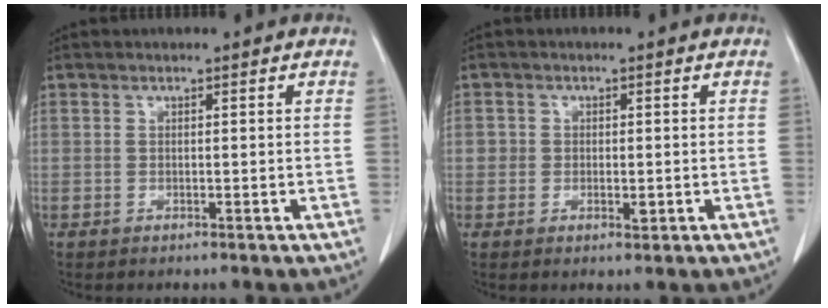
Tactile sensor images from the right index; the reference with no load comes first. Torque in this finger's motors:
{"motor_torque": [-0.12, 0.16, -0.01, 0.02]}